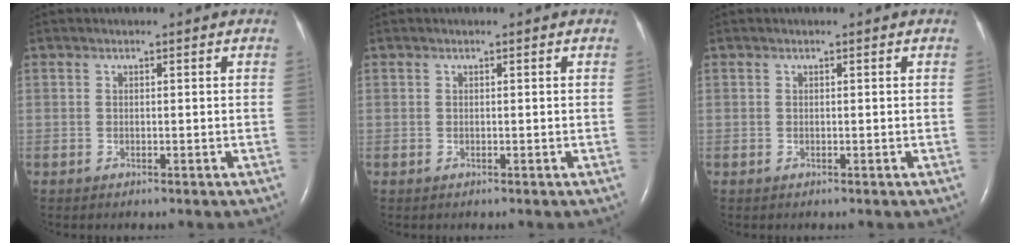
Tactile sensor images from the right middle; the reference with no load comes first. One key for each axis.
{"total": 0.0}
{"total": 0.0}